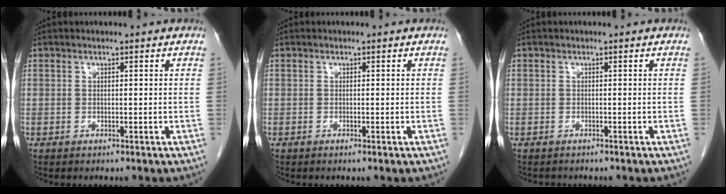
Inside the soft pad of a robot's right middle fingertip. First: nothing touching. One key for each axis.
{"total": 0.5, "fx": -0.4, "fy": 0.0, "fz": 0.4, "tx": -0.008, "ty": -0.001, "tz": -0.004}
{"total": 1.2, "fx": -1.0, "fy": 0.5, "fz": -0.1, "tx": -0.008, "ty": 0.000, "tz": -0.018}